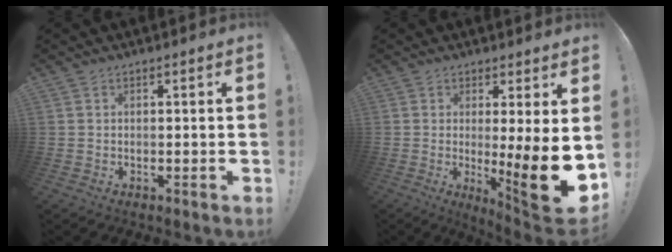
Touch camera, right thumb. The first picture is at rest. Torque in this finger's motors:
{"motor_torque": [0.44, 0.59, 0.85, 0.66, 0.18]}